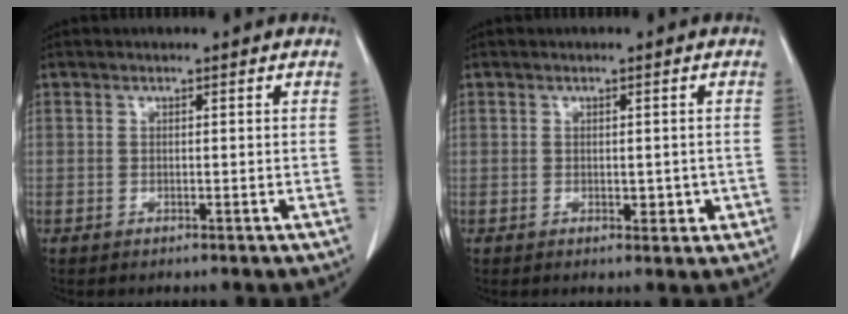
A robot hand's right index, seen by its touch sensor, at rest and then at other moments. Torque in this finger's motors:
{"motor_torque": [0.01, 0.10, 0.11, 0.01]}